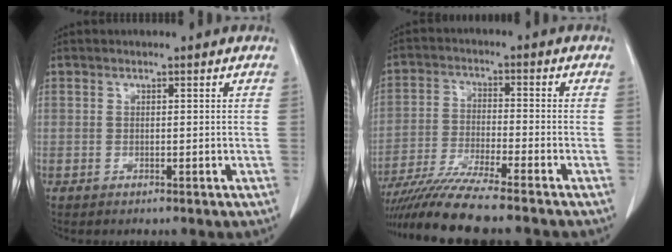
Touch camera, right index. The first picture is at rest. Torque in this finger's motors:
{"motor_torque": [1.03, -1.11, 0.81, 0.21]}